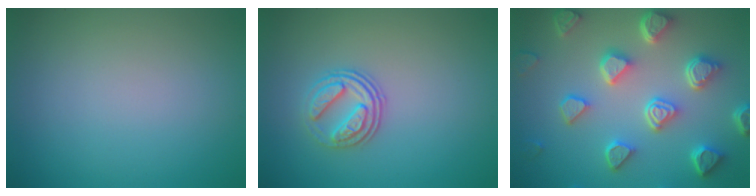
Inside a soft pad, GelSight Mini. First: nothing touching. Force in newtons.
{"total": 3.0, "press": 2.5, "slide": 1.6}
{"total": 6.7, "press": 5.3, "slide": 4.1}